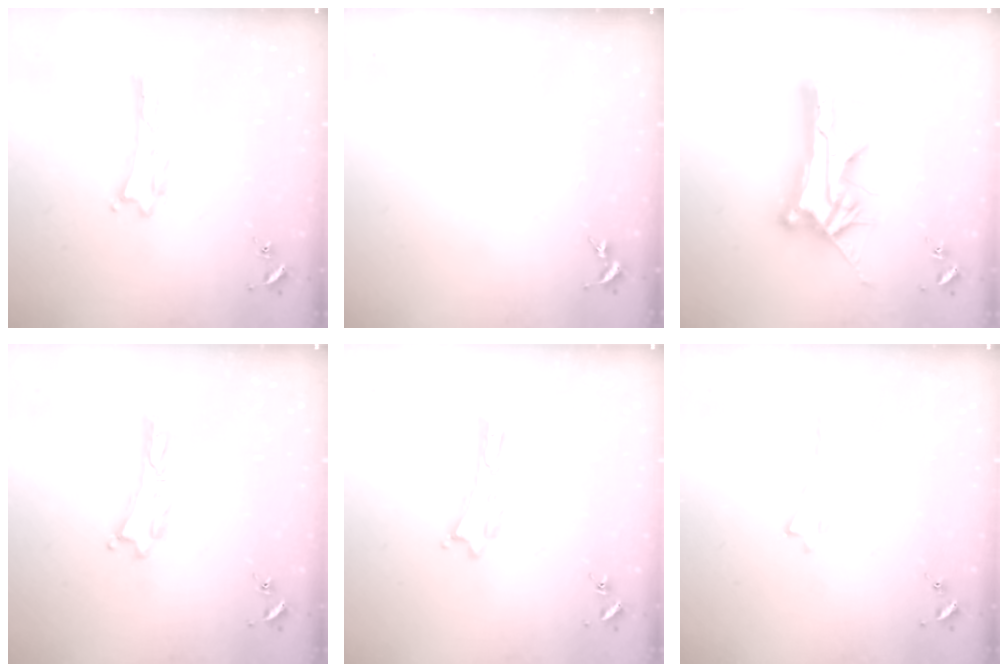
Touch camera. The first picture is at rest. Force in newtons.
{"total": 0.0}
{"total": 13.0, "press": 12.9, "slide": 1.2}
{"total": 0.0}
{"total": 0.0}
{"total": 0.0}